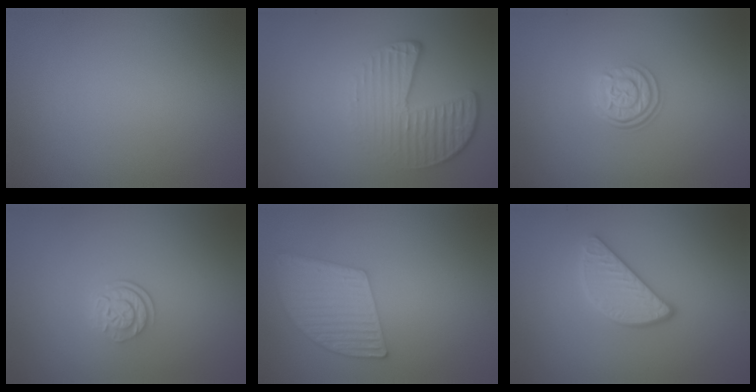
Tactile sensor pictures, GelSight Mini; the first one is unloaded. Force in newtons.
{"total": 4.4, "press": 3.1, "slide": 3.1}
{"total": 3.1, "press": 2.4, "slide": 1.9}
{"total": 2.5, "press": 1.8, "slide": 1.7}
{"total": 5.2, "press": 4.1, "slide": 3.2}
{"total": 3.2, "press": 2.8, "slide": 1.5}